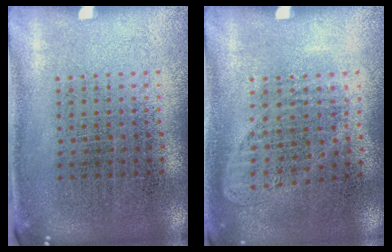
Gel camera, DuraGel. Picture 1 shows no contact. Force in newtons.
{"total": 0.9, "press": 0.9, "slide": 0.3}